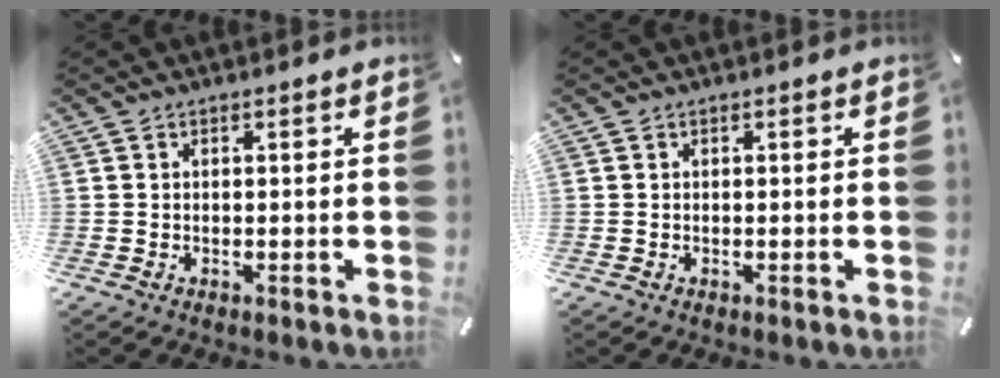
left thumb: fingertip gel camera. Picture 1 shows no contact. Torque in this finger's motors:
{"motor_torque": [-0.35, -0.35, 0.00, 0.00, 0.00]}